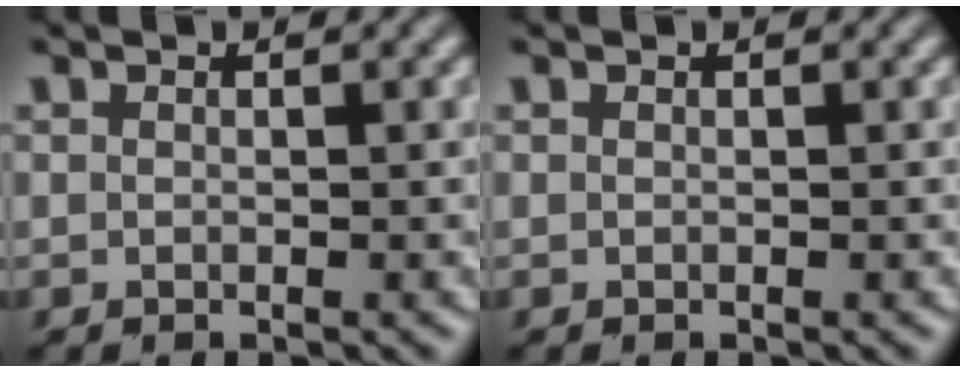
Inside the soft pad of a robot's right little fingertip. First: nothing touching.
{"total": 0.0}